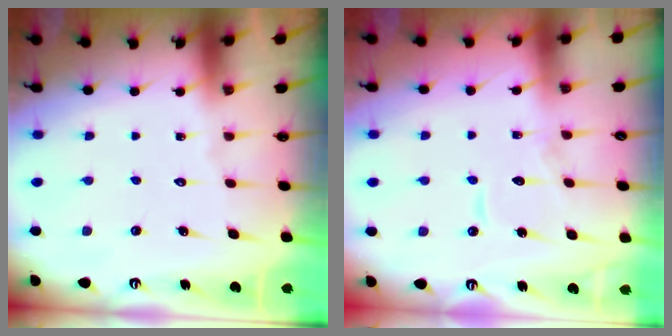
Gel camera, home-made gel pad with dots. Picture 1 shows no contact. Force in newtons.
{"total": 6.9, "press": 6.9, "slide": 0.2}